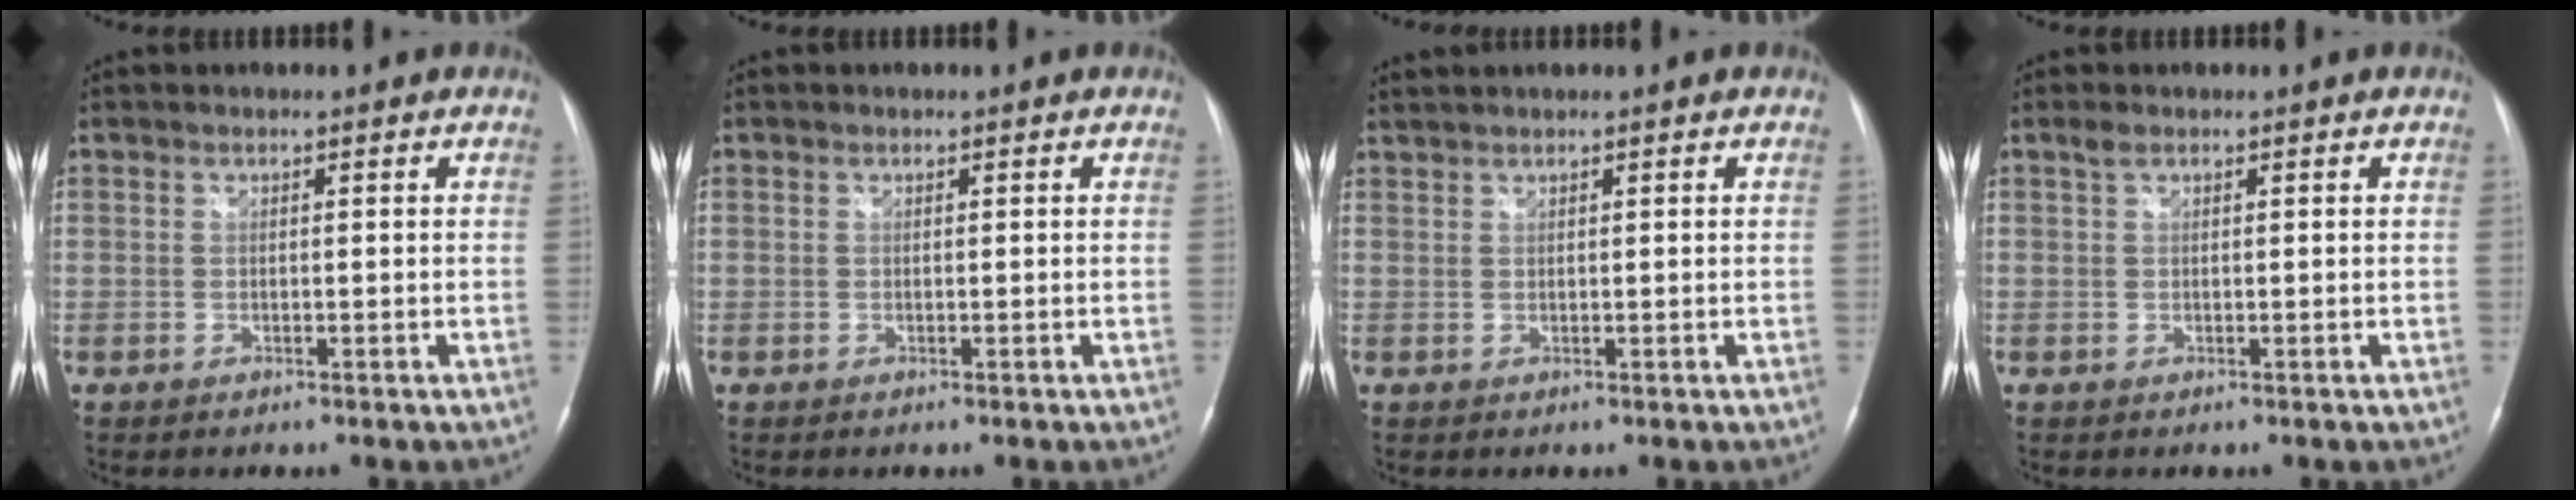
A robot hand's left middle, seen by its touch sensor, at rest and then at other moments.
{"total": 0.0}
{"total": 1.4, "force": [1.3, -0.1, 0.4], "torque": [-0.011, 0.012, 0.031]}
{"total": 1.0, "force": [0.6, 0.5, 0.5], "torque": [-0.014, 0.012, 0.013]}